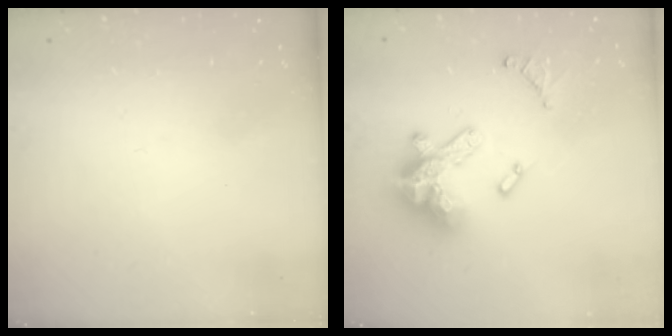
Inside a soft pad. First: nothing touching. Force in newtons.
{"total": 16.2, "press": 16.1, "slide": 1.6}